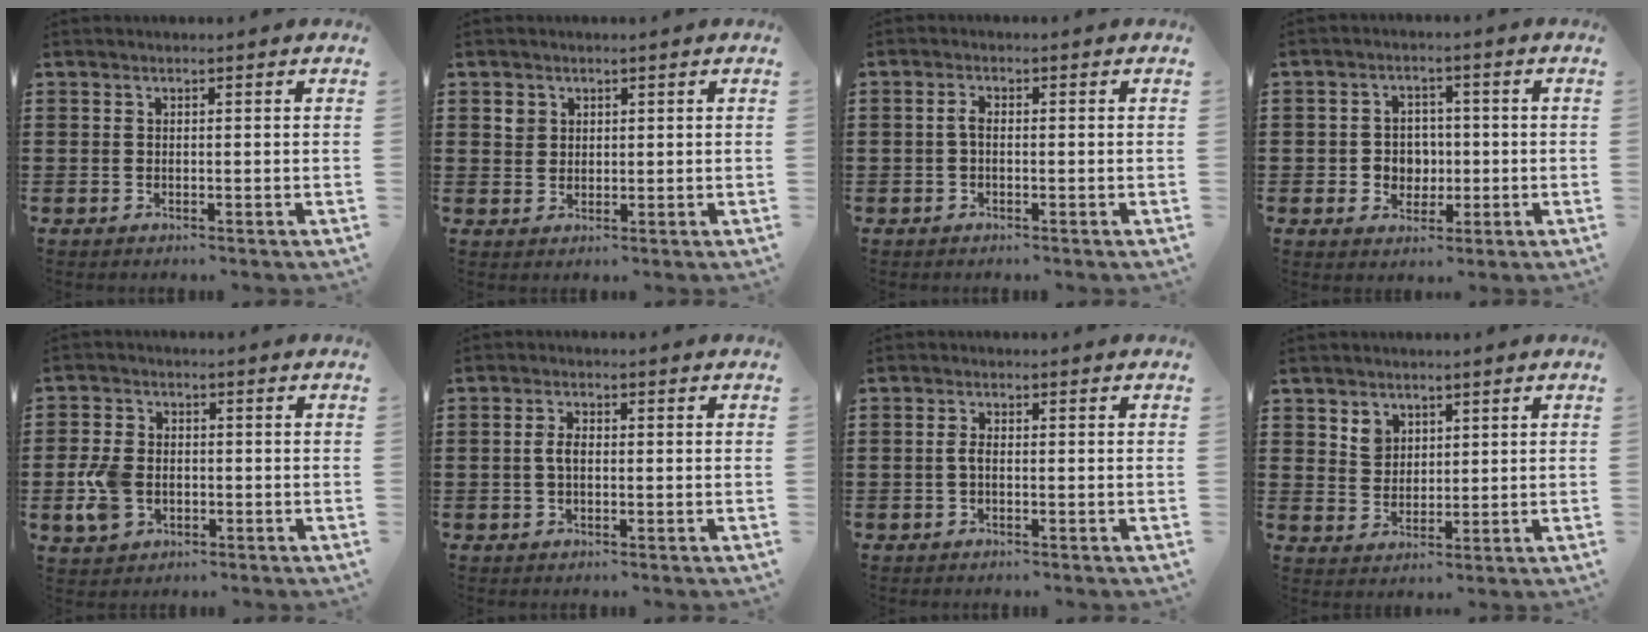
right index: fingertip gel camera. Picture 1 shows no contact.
{"total": 2.0, "force": [1.0, 1.7, 0.4], "torque": [-0.013, 0.008, 0.019]}
{"total": 1.8, "force": [-0.4, 0.7, 1.6], "torque": [-0.038, -0.001, -0.011]}
{"total": 3.9, "force": [-0.5, 3.7, 1.1], "torque": [-0.027, 0.007, -0.013]}
{"total": 6.1, "force": [-1.3, 4.2, 4.2], "torque": [-0.112, -0.002, -0.028]}
{"total": 2.5, "force": [-0.2, 1.2, 2.1], "torque": [-0.049, 0.001, -0.007]}
{"total": 1.6, "force": [-0.5, 0.6, 1.4], "torque": [-0.043, -0.006, -0.014]}
{"total": 3.6, "force": [2.2, 2.7, 0.6], "torque": [-0.016, 0.007, 0.041]}